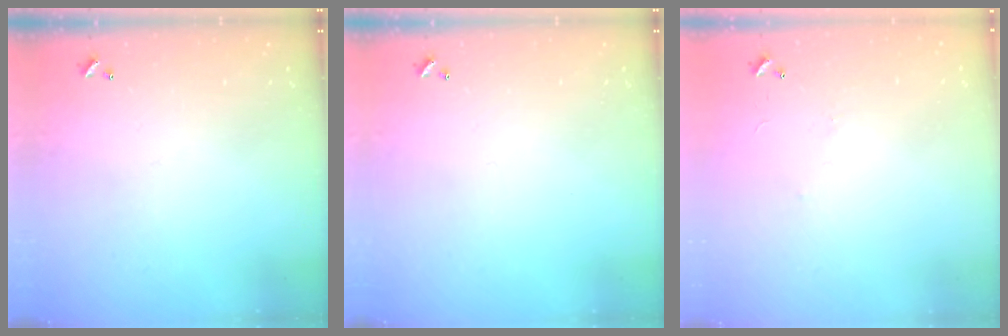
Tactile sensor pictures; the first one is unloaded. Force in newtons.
{"total": 0.0}
{"total": 7.1, "press": 7.0, "slide": 0.7}